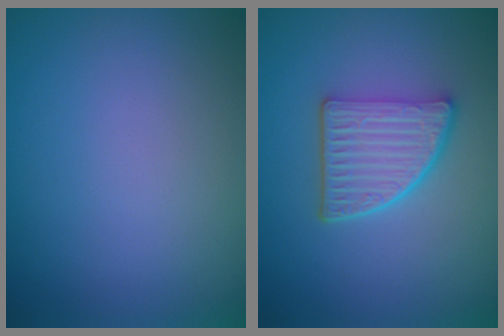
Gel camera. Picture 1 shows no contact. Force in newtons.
{"total": 4.9, "press": 3.8, "slide": 3.1}